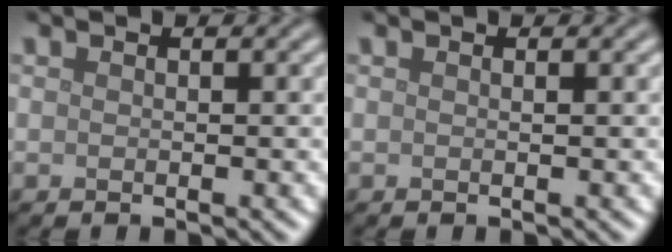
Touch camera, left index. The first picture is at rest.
{"total": 0.0}